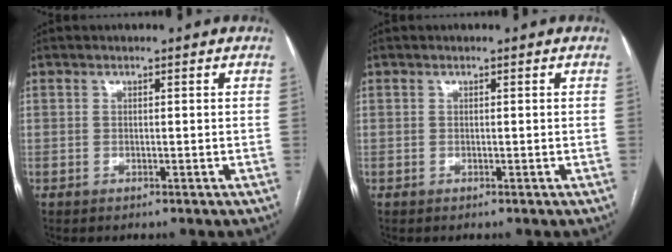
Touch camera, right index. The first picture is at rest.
{"total": 0.0}